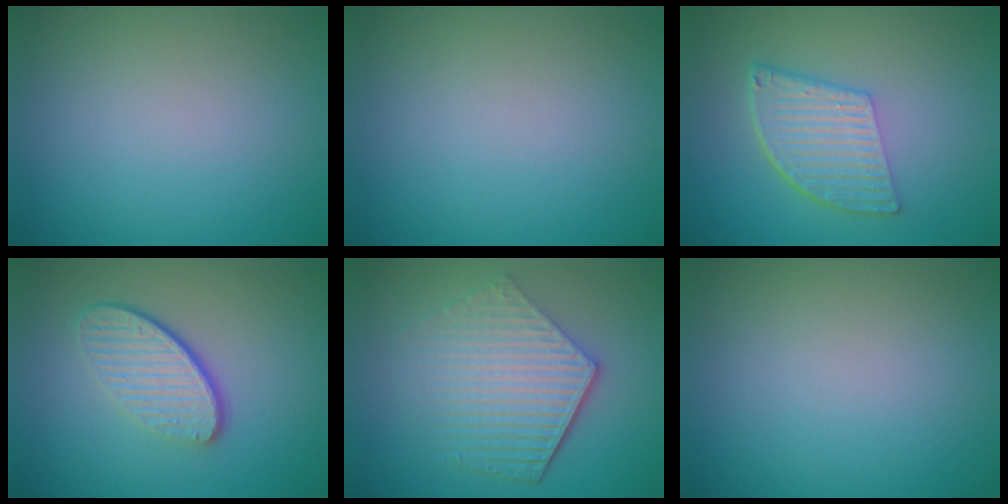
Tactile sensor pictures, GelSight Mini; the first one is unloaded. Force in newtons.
{"total": 0.0}
{"total": 5.7, "press": 3.9, "slide": 4.2}
{"total": 4.6, "press": 3.2, "slide": 3.3}
{"total": 6.2, "press": 4.5, "slide": 4.3}
{"total": 0.0}